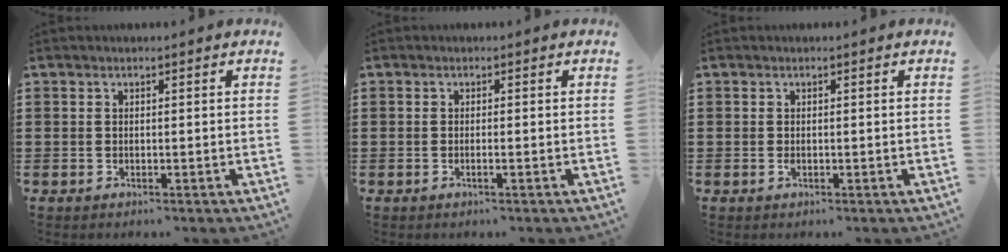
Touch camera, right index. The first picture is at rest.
{"total": 0.8, "force": [-0.4, -0.1, 0.7], "torque": [-0.012, -0.004, -0.006]}
{"total": 0.7, "force": [-0.2, 0.3, 0.6], "torque": [-0.014, -0.004, -0.002]}